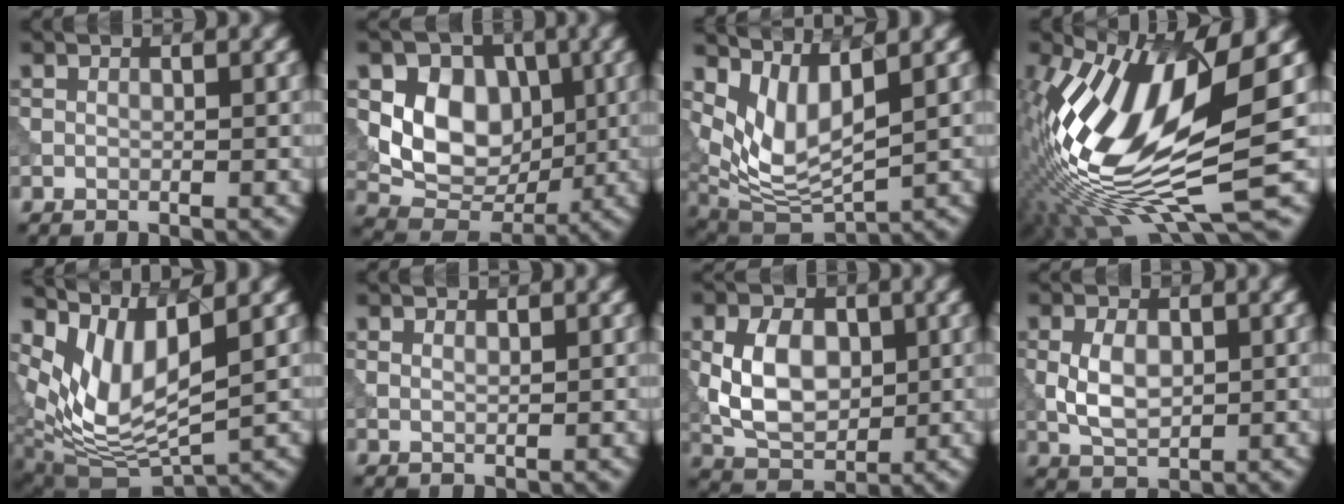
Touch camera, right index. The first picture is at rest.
{"total": 7.6, "force": [0.9, 5.9, 4.8], "torque": [-0.082, -0.007, 0.016]}
{"total": 5.8, "force": [2.7, 2.4, 4.5], "torque": [-0.102, -0.016, 0.063]}
{"total": 15.0, "force": [1.5, 4.9, 14.0], "torque": [-0.297, -0.001, 0.035]}
{"total": 6.5, "force": [2.8, 2.6, 5.3], "torque": [-0.119, -0.011, 0.064]}
{"total": 0.5, "force": [0.5, 0.1, 0.1], "torque": [-0.002, 0.001, 0.012]}
{"total": 5.8, "force": [0.2, 3.9, 4.3], "torque": [-0.084, 0.000, 0.005]}
{"total": 3.2, "force": [0.0, 1.9, 2.6], "torque": [-0.059, 0.003, 0.003]}